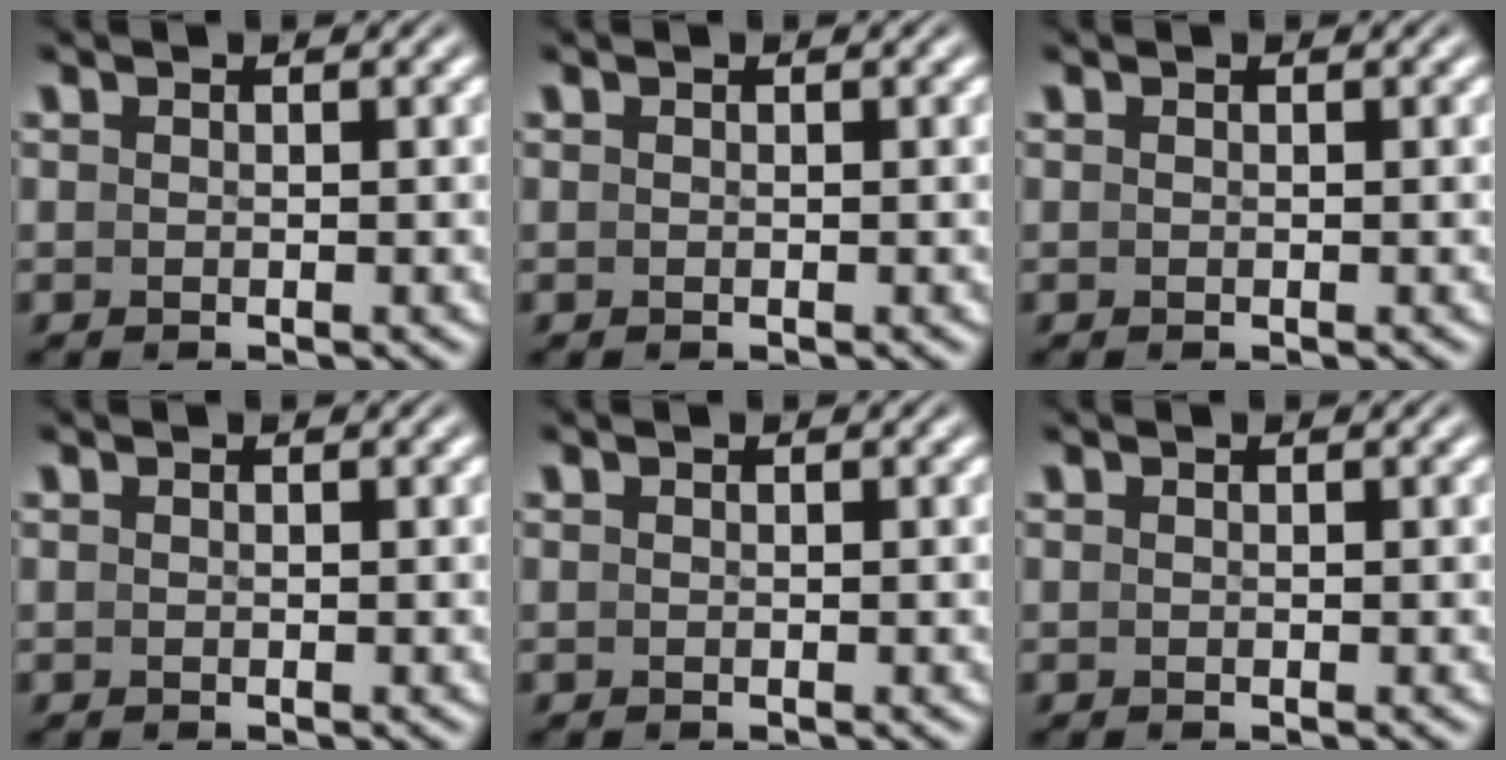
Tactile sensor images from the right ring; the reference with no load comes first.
{"total": 0.0}
{"total": 0.0}
{"total": 0.0}
{"total": 0.0}
{"total": 0.0}